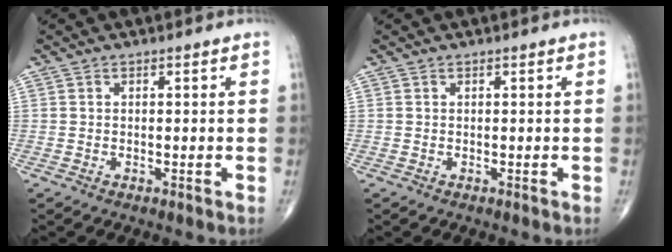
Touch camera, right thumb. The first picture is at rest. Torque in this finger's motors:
{"motor_torque": [-0.01, 0.19, 0.10, -0.01, 0.00]}